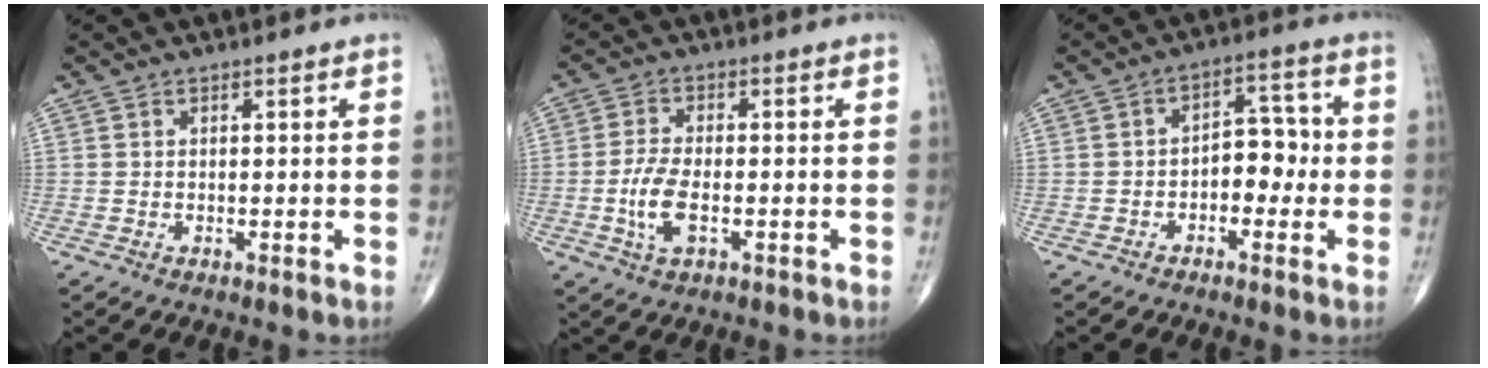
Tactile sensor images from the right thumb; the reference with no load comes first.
{"total": 6.4, "force": [-1.6, 2.9, 5.4], "torque": [-0.118, 0.004, -0.031]}
{"total": 6.7, "force": [-1.2, 4.3, 5.0], "torque": [-0.044, 0.029, -0.029]}